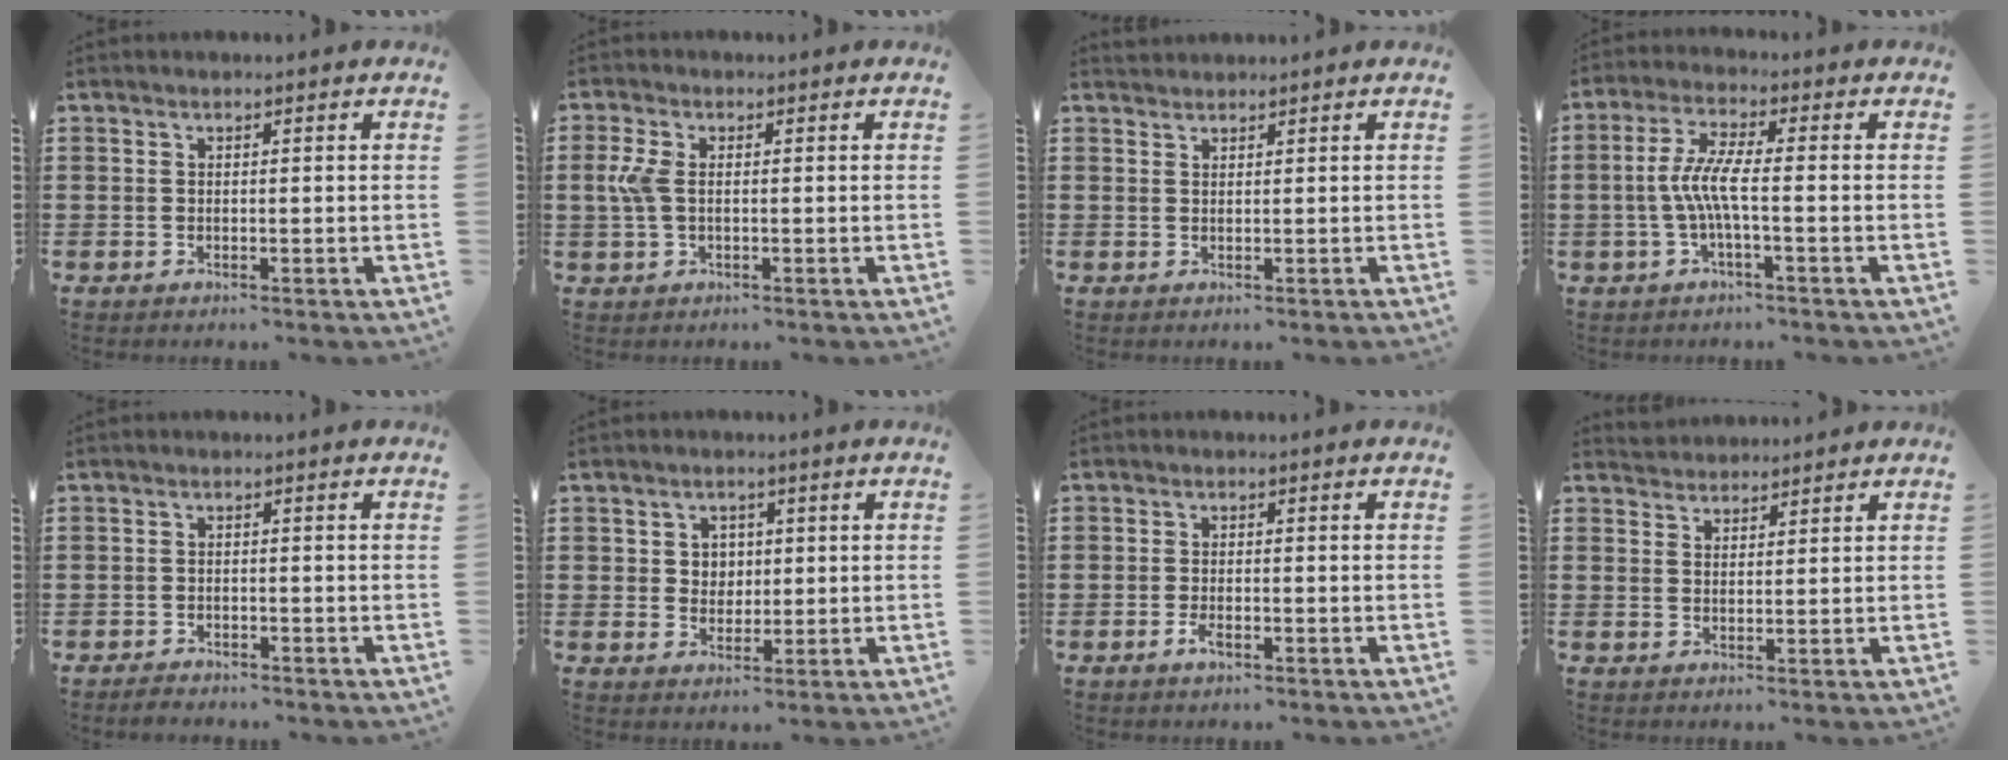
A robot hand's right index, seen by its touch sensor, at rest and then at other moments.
{"total": 4.1, "force": [0.1, 2.1, 3.6], "torque": [-0.110, -0.005, -0.011]}
{"total": 0.9, "force": [0.9, 0.1, -0.3], "torque": [0.006, 0.003, 0.017]}
{"total": 5.8, "force": [-1.2, 0.7, 5.6], "torque": [-0.130, -0.011, -0.033]}
{"total": 1.3, "force": [-1.3, 0.1, 0.0], "torque": [-0.004, 0.002, -0.028]}
{"total": 2.9, "force": [0.8, 2.7, 0.8], "torque": [-0.027, 0.012, 0.011]}
{"total": 2.1, "force": [-1.1, 0.7, 1.7], "torque": [-0.039, -0.006, -0.022]}
{"total": 1.9, "force": [1.8, 0.3, -0.6], "torque": [0.006, 0.004, 0.038]}